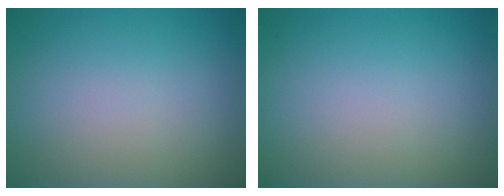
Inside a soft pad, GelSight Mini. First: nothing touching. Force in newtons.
{"total": 0.0}